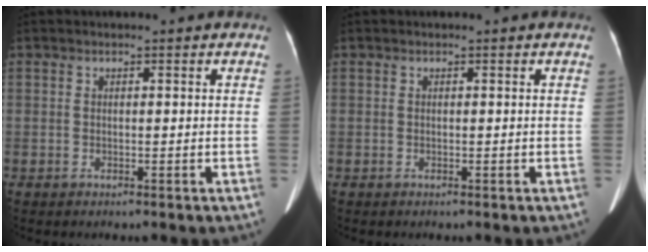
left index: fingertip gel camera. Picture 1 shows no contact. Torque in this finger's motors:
{"motor_torque": [0.00, 0.00, 0.00, 0.00]}